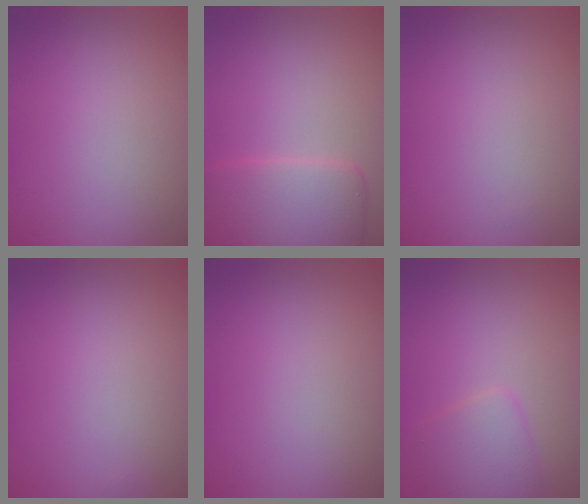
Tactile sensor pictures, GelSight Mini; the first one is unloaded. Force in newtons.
{"total": 5.2, "press": 5.2, "slide": 0.2}
{"total": 0.0}
{"total": 0.0}
{"total": 0.0}
{"total": 2.3, "press": 2.3, "slide": 0.1}